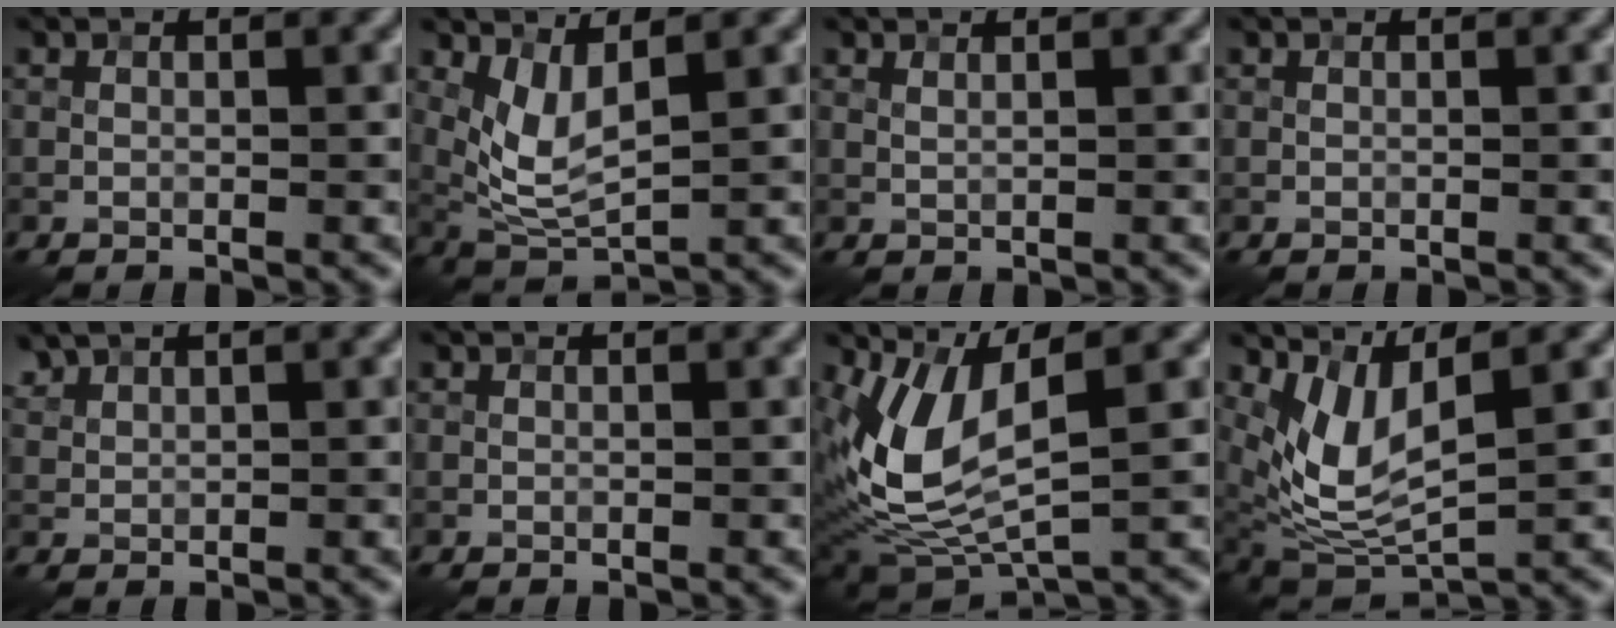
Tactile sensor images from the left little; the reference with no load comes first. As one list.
[{"total": 3.9, "force": [1.4, 1.3, 3.4], "torque": [-0.080, -0.011, 0.037]}, {"total": 0.8, "force": [0.7, 0.1, 0.4], "torque": [-0.010, -0.002, 0.009]}, {"total": 0.0}, {"total": 1.7, "force": [1.6, 0.4, 0.4], "torque": [-0.016, 0.004, 0.041]}, {"total": 0.0}, {"total": 7.5, "force": [1.4, 3.4, 6.6], "torque": [-0.155, -0.014, 0.035]}, {"total": 5.8, "force": [1.9, 2.4, 4.9], "torque": [-0.114, -0.019, 0.046]}]